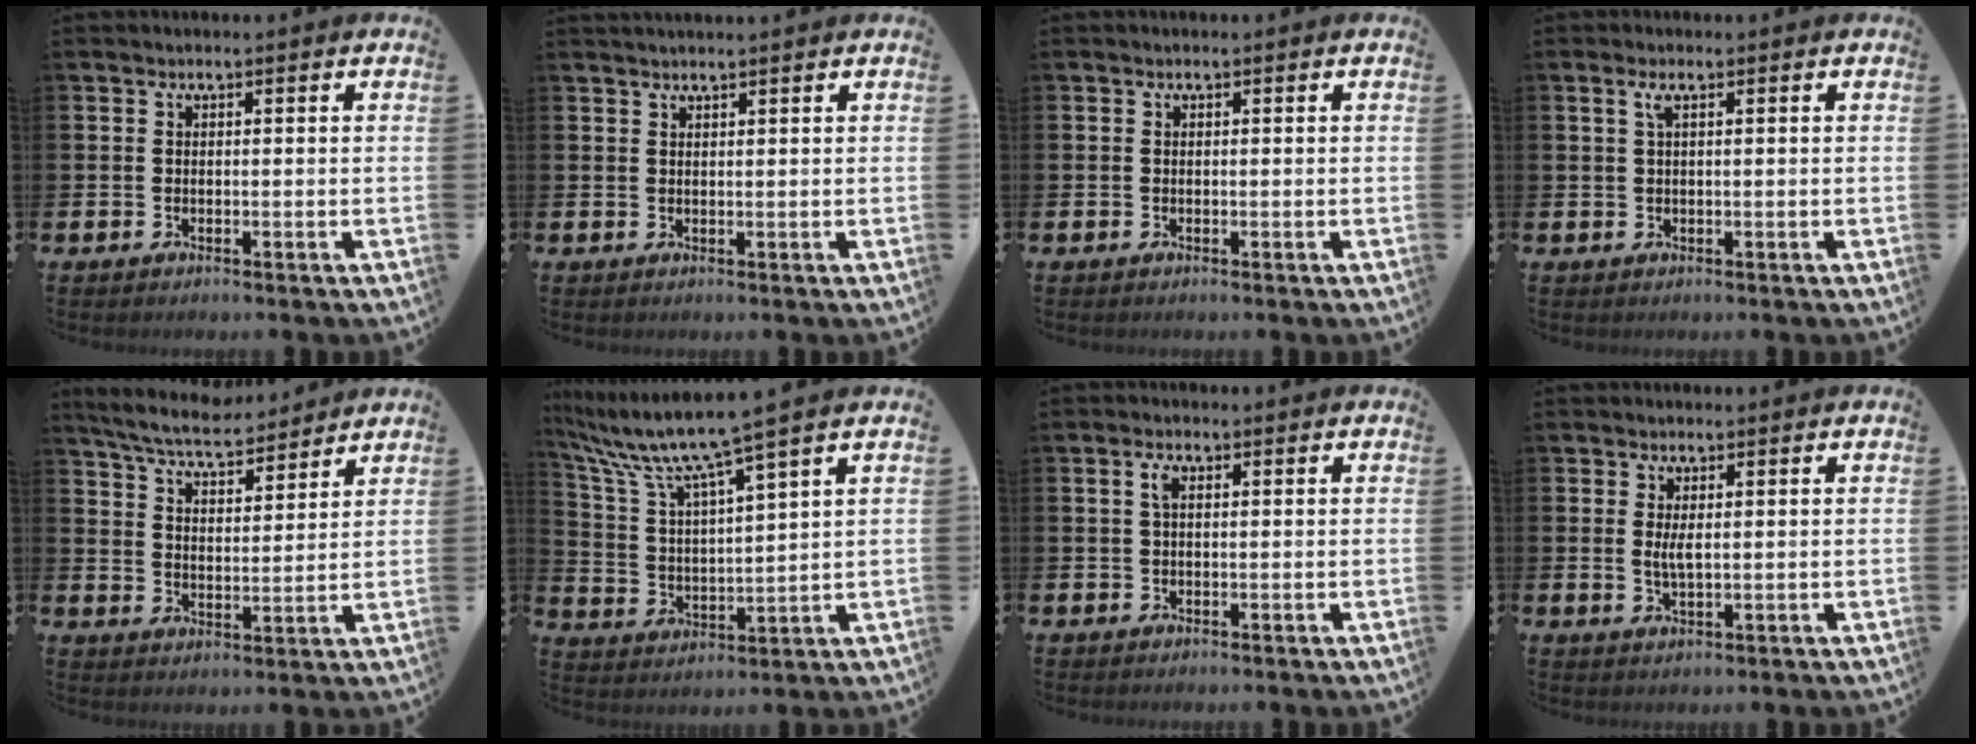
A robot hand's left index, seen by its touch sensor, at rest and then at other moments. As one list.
[{"total": 1.1, "force": [1.1, -0.1, 0.2], "torque": [0.001, -0.002, 0.020]}, {"total": 0.0}, {"total": 1.5, "force": [0.6, 0.3, 1.3], "torque": [-0.027, 0.005, 0.009]}, {"total": 6.9, "force": [6.5, 1.1, 2.2], "torque": [-0.069, -0.031, 0.115]}, {"total": 8.7, "force": [7.6, -0.1, 4.4], "torque": [-0.118, -0.041, 0.124]}, {"total": 2.3, "force": [0.8, 1.0, 2.0], "torque": [-0.042, 0.008, 0.012]}, {"total": 2.3, "force": [0.7, 0.6, 2.0], "torque": [-0.036, 0.000, 0.011]}]